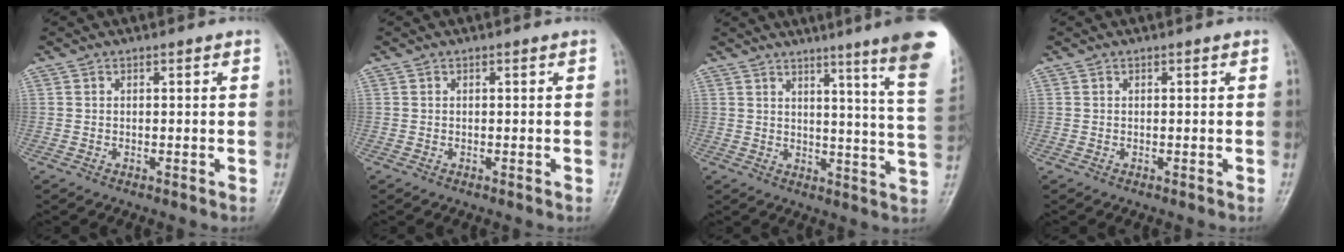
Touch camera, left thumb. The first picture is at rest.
{"total": 0.0}
{"total": 17.7, "force": [11.7, -0.1, 13.4], "torque": [-0.156, -0.078, 0.130]}
{"total": 0.0}